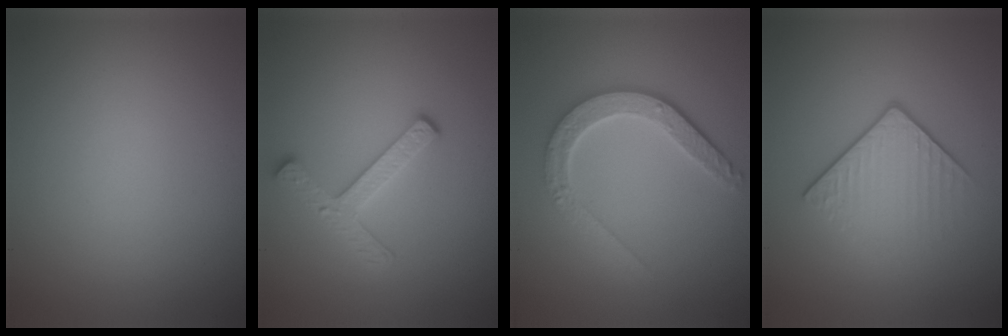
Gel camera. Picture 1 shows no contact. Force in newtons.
{"total": 3.3, "press": 2.9, "slide": 1.6}
{"total": 4.7, "press": 3.6, "slide": 2.9}
{"total": 4.2, "press": 2.7, "slide": 3.2}